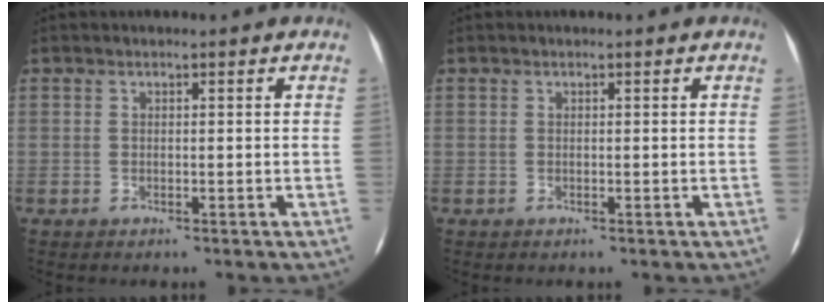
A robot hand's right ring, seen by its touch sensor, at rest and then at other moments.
{"total": 0.0}